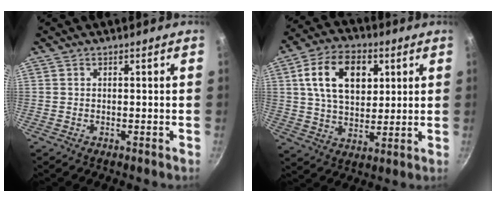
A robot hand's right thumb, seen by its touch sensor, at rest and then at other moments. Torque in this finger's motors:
{"motor_torque": [0.69, 3.24, 1.70, 0.21, 0.47]}